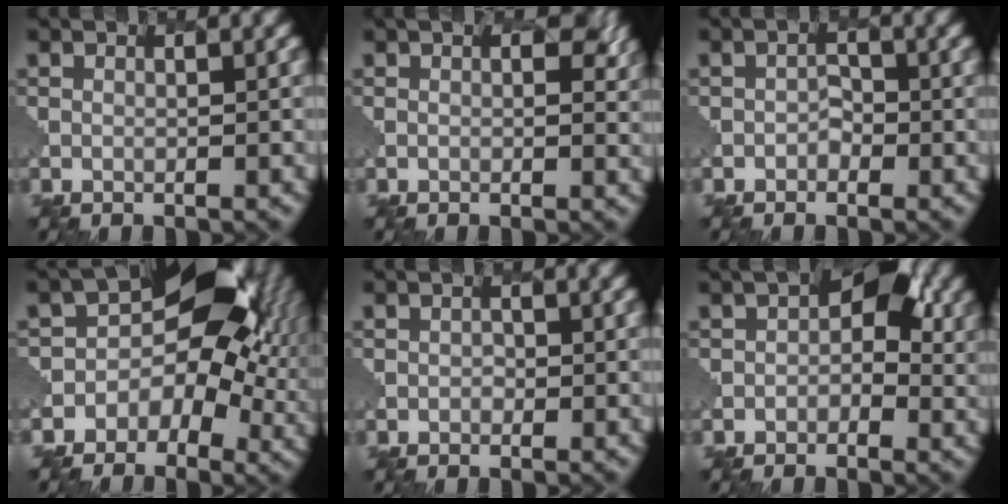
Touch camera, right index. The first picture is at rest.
{"total": 1.4, "force": [1.0, 0.4, -0.9], "torque": [0.006, 0.010, -0.001]}
{"total": 1.6, "force": [-0.7, 1.0, -1.0], "torque": [-0.011, -0.003, -0.036]}
{"total": 5.3, "force": [-0.7, 4.7, 2.2], "torque": [-0.024, 0.018, -0.042]}
{"total": 1.4, "force": [-0.2, 1.3, -0.3], "torque": [-0.011, -0.007, -0.014]}
{"total": 1.9, "force": [1.0, 1.6, 0.3], "torque": [-0.021, 0.010, -0.019]}